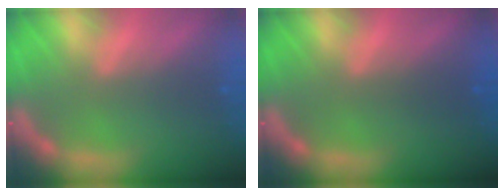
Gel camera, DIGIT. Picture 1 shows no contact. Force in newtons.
{"total": 0.9}